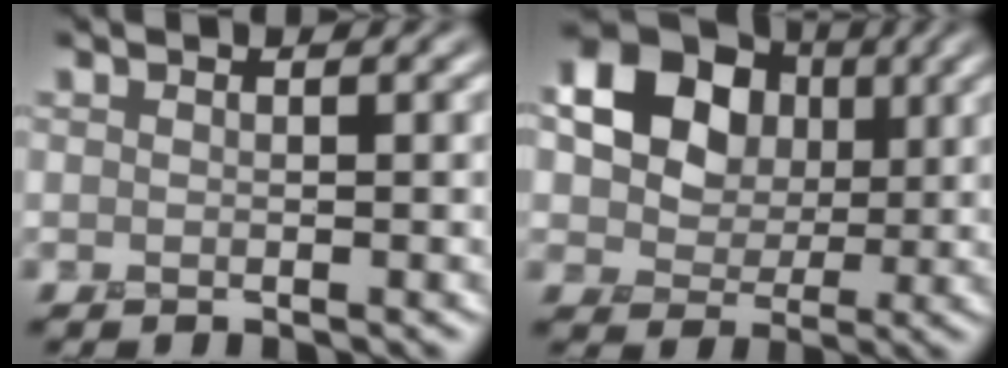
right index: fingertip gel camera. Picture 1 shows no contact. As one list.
[{"total": 14.3, "force": [3.8, 12.1, 6.7], "torque": [-0.156, 0.029, 0.072]}]